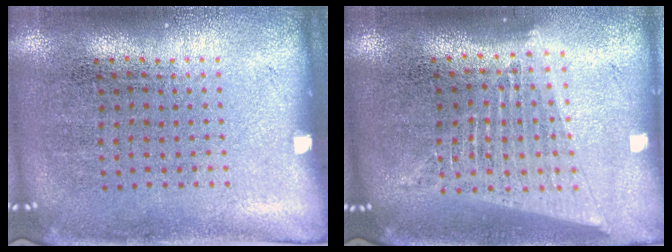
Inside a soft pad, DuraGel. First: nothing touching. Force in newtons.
{"total": 1.8, "press": 1.6, "slide": 0.9}